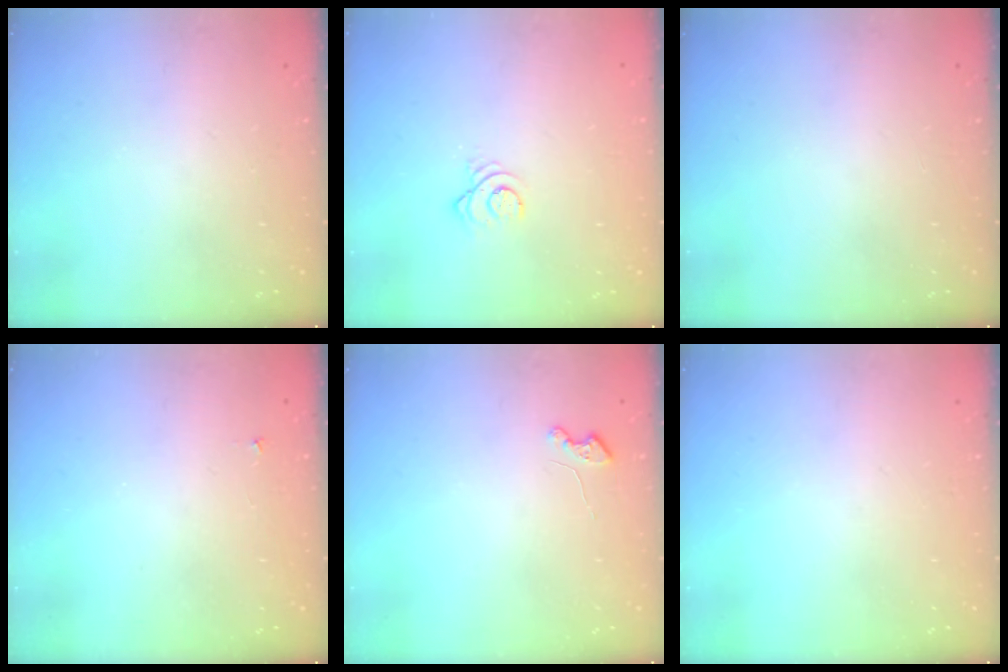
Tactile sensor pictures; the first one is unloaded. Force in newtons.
{"total": 3.2, "press": 3.2, "slide": 0.3}
{"total": 0.0}
{"total": 2.6, "press": 2.5, "slide": 0.4}
{"total": 2.7, "press": 2.7, "slide": 0.4}
{"total": 0.0}